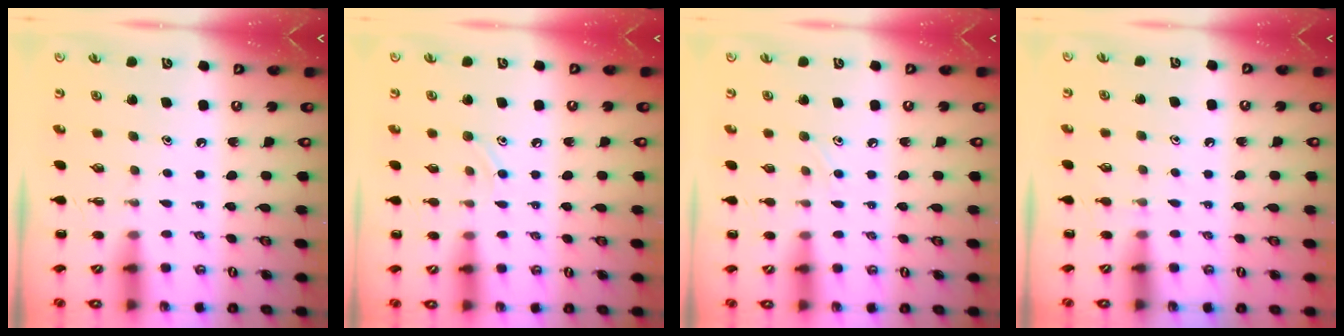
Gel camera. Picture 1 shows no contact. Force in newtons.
{"total": 6.7, "press": 6.3, "slide": 2.1}
{"total": 4.4, "press": 4.2, "slide": 1.6}
{"total": 3.2, "press": 3.0, "slide": 1.2}